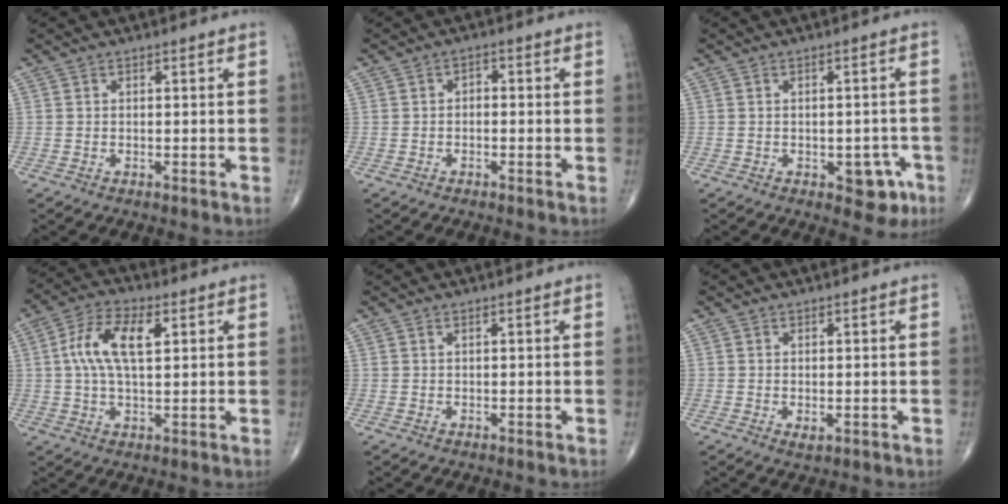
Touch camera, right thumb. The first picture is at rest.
{"total": 1.6, "force": [-0.3, 1.2, 1.0], "torque": [-0.007, 0.009, -0.012]}
{"total": 5.8, "force": [-2.5, 3.3, 4.1], "torque": [-0.021, 0.014, -0.025]}
{"total": 10.3, "force": [2.3, 4.8, 8.8], "torque": [-0.174, 0.013, 0.039]}
{"total": 0.0}
{"total": 1.7, "force": [-0.3, 0.8, 1.5], "torque": [-0.022, -0.005, -0.001]}